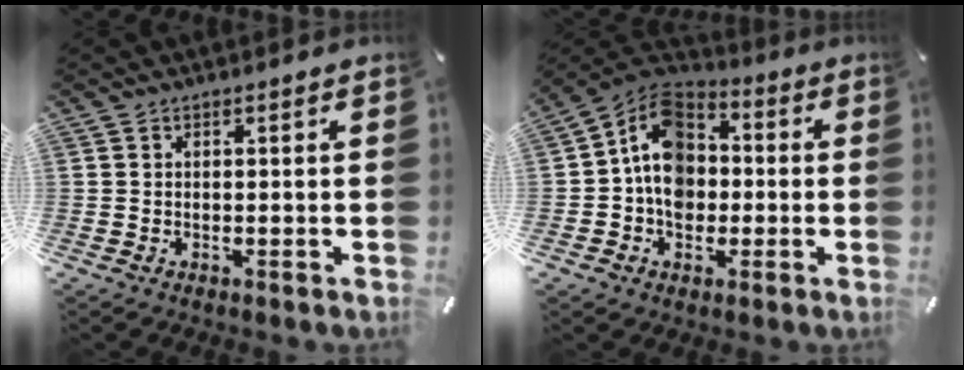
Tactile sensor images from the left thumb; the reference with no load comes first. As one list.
[{"total": 11.1, "force": [-1.0, 9.2, 6.1], "torque": [-0.107, 0.014, -0.021]}]